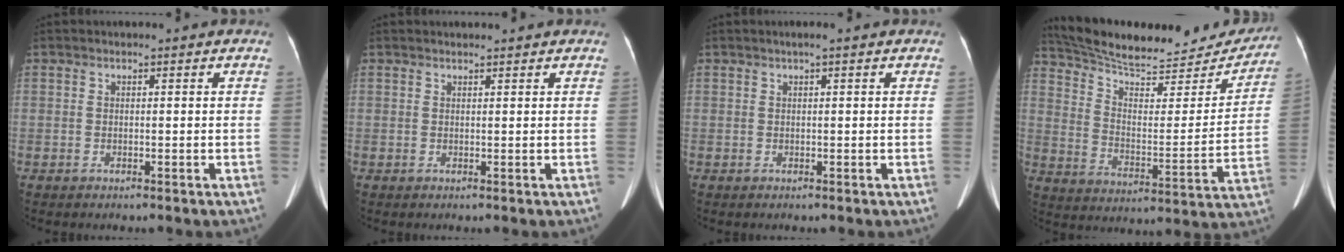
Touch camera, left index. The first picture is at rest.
{"total": 1.8, "force": [1.7, 0.1, 0.3], "torque": [-0.009, 0.012, 0.026]}
{"total": 0.9, "force": [0.6, -0.2, 0.7], "torque": [-0.017, 0.006, 0.013]}
{"total": 23.4, "force": [21.6, 5.8, 7.1], "torque": [-0.114, -0.024, 0.302]}